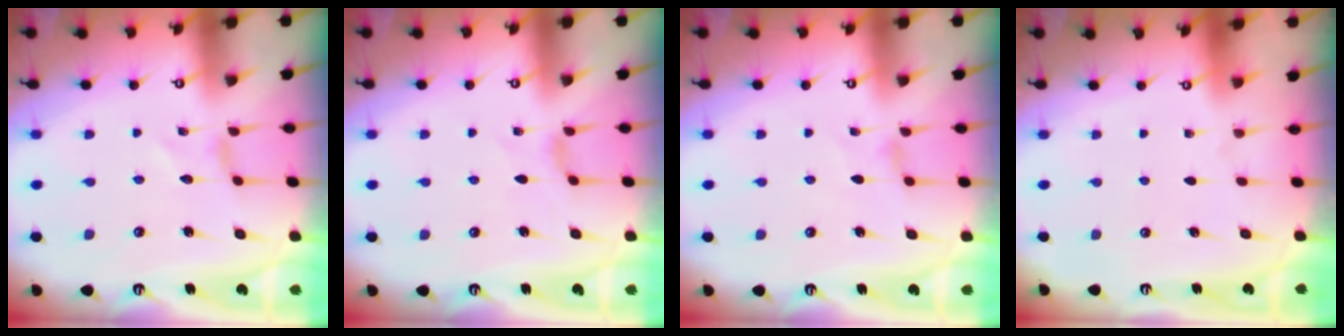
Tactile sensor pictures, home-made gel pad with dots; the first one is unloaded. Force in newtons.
{"total": 0.8, "press": 0.7, "slide": 0.4}
{"total": 0.7, "press": 0.6, "slide": 0.3}
{"total": 0.0}